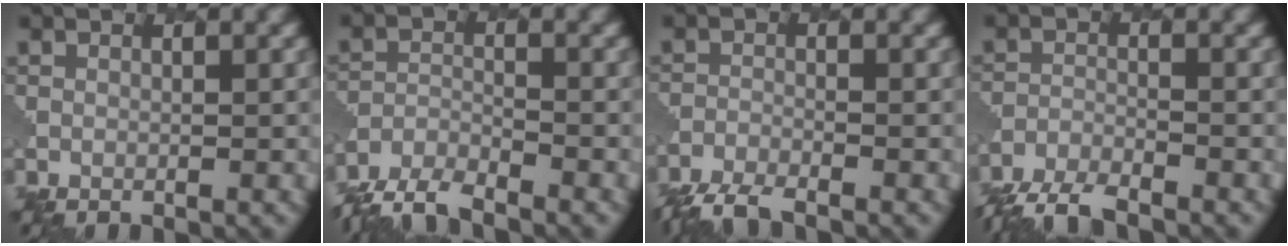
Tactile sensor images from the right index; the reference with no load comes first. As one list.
[{"total": 5.2, "force": [-4.9, 1.1, 1.4], "torque": [-0.031, -0.011, -0.097]}, {"total": 4.5, "force": [-4.2, 0.6, 1.4], "torque": [-0.034, -0.016, -0.079]}, {"total": 5.9, "force": [-5.5, 1.0, 1.8], "torque": [-0.040, -0.018, -0.098]}]